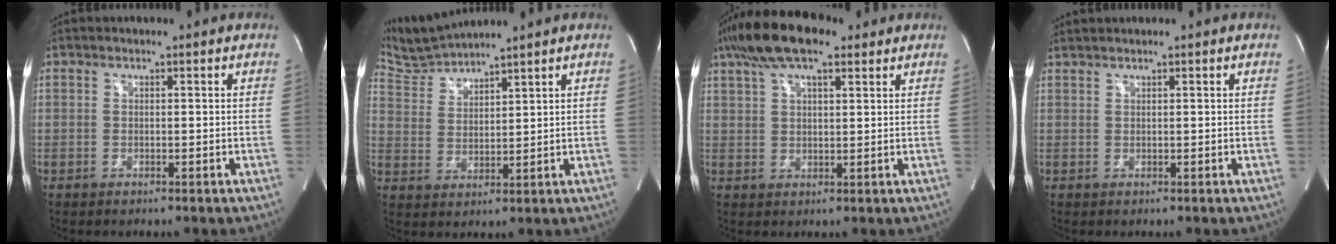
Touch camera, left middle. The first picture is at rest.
{"total": 5.8, "force": [5.7, -1.1, -0.2], "torque": [-0.012, 0.003, 0.125]}
{"total": 11.3, "force": [7.5, 3.7, 7.5], "torque": [-0.148, 0.035, 0.132]}
{"total": 1.6, "force": [1.5, -0.2, 0.5], "torque": [-0.010, 0.014, 0.035]}